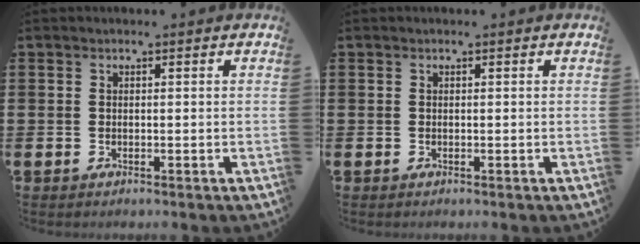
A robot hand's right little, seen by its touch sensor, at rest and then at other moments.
{"total": 0.0}